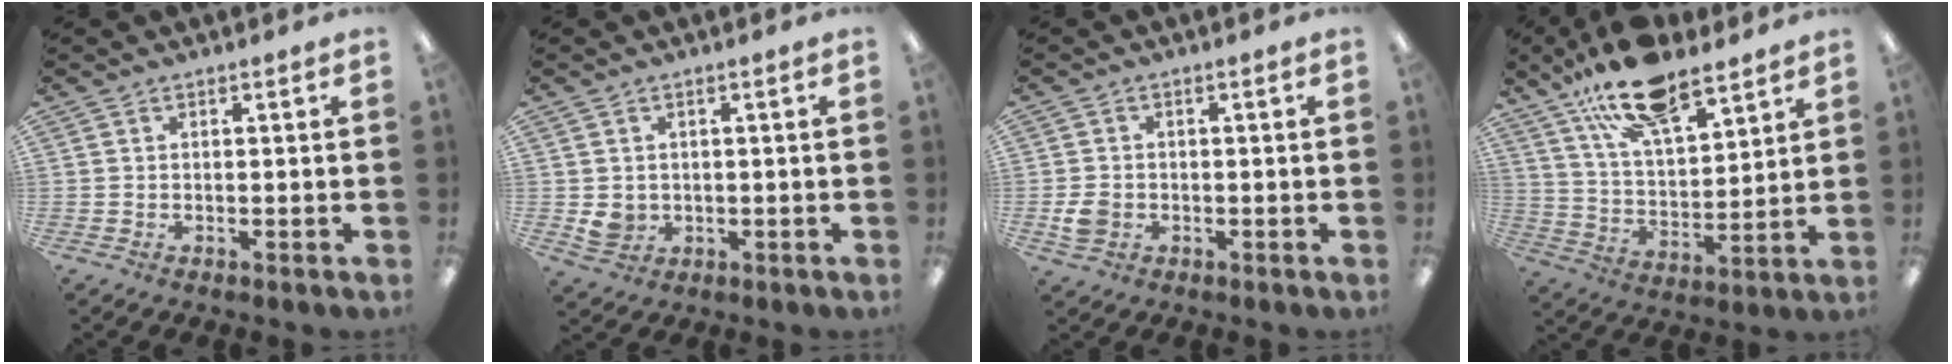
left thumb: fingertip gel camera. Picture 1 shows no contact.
{"total": 3.6, "force": [0.4, 3.4, 1.3], "torque": [-0.024, 0.000, 0.009]}
{"total": 3.7, "force": [-0.9, 3.1, 1.9], "torque": [-0.028, 0.001, -0.017]}
{"total": 17.6, "force": [13.3, 6.7, 9.4], "torque": [-0.168, -0.067, 0.233]}